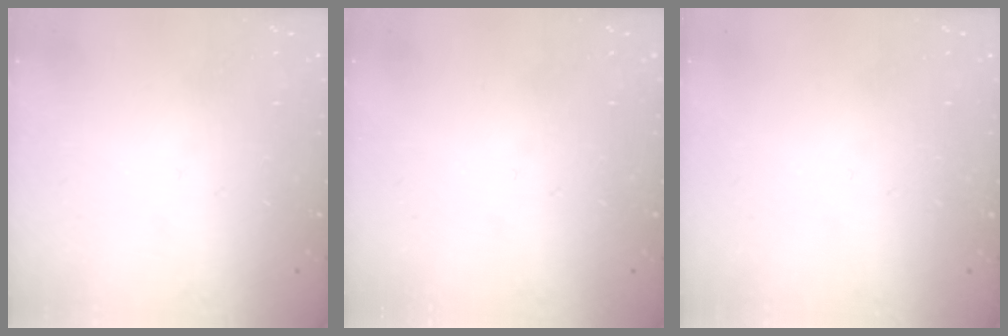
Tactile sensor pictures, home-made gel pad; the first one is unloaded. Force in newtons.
{"total": 0.0}
{"total": 0.0}